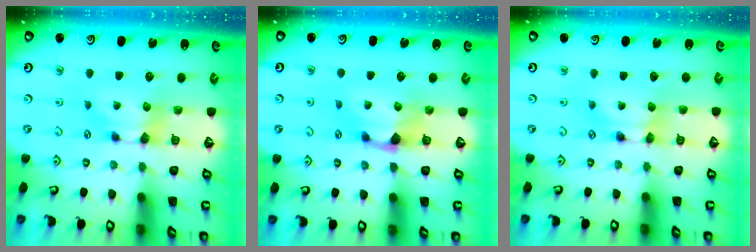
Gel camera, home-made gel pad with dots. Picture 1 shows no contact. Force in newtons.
{"total": 1.6, "press": 1.0, "slide": 1.3}
{"total": 1.5, "press": 1.5, "slide": 0.2}